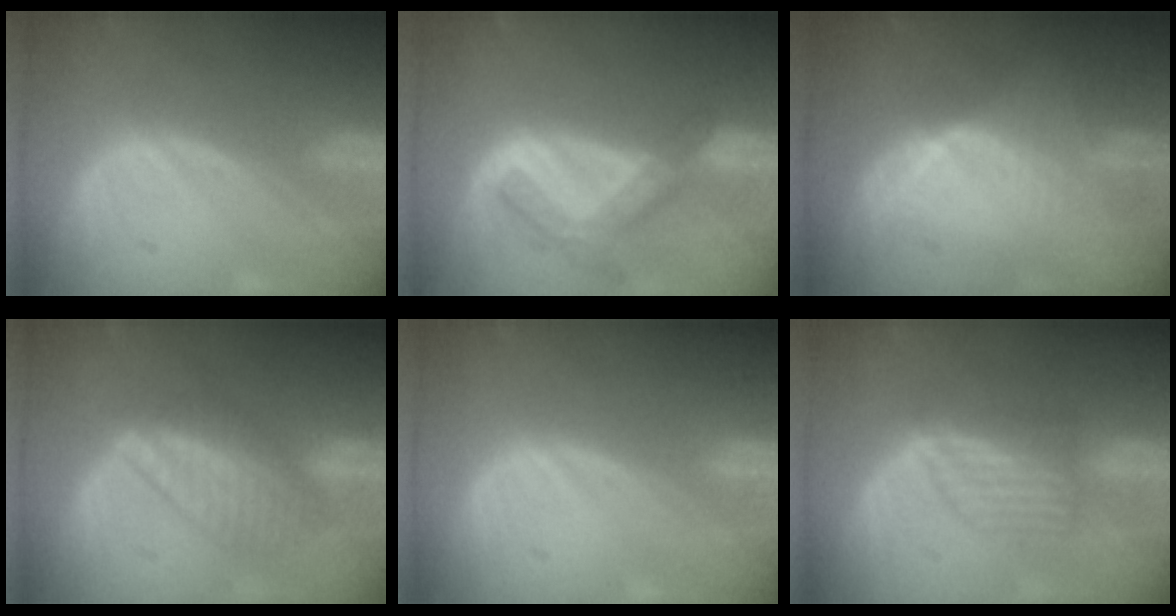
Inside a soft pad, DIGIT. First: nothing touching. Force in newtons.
{"total": 7.6, "press": 6.4, "slide": 4.0}
{"total": 7.7, "press": 6.9, "slide": 3.5}
{"total": 6.6, "press": 6.5, "slide": 1.3}
{"total": 0.0}
{"total": 6.1, "press": 5.5, "slide": 2.8}